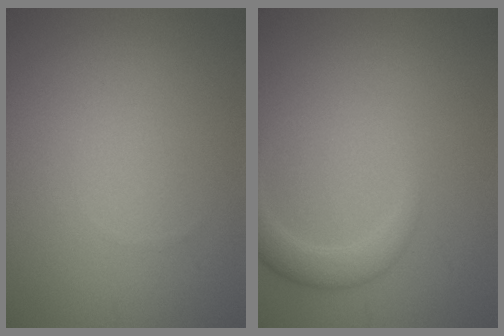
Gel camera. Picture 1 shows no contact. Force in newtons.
{"total": 2.4, "press": 2.4, "slide": 0.2}